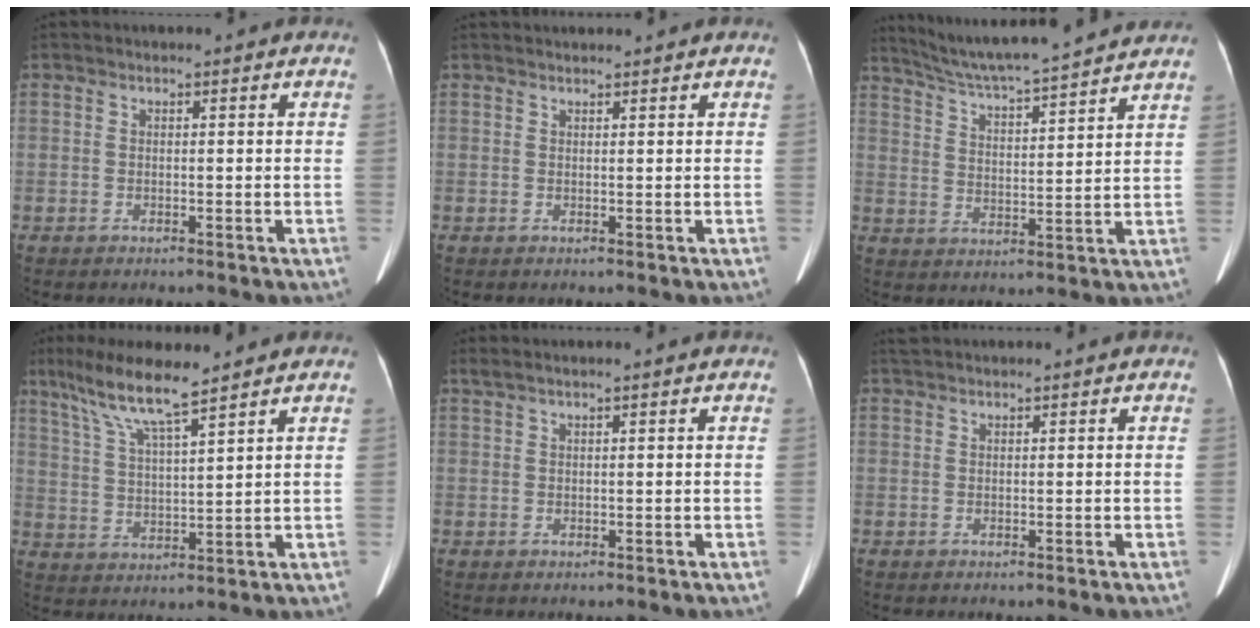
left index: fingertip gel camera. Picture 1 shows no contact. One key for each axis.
{"total": 1.9, "fx": 1.9, "fy": 0.3, "fz": 0.4, "tx": -0.007, "ty": 0.024, "tz": 0.030}
{"total": 16.1, "fx": 14.8, "fy": -0.1, "fz": 6.5, "tx": -0.117, "ty": 0.015, "tz": 0.221}
{"total": 9.1, "fx": 7.1, "fy": -0.1, "fz": 5.8, "tx": -0.114, "ty": 0.008, "tz": 0.133}
{"total": 1.6, "fx": 1.3, "fy": -0.3, "fz": 1.0, "tx": -0.026, "ty": 0.025, "tz": 0.032}
{"total": 1.7, "fx": 1.6, "fy": 0.0, "fz": 0.5, "tx": -0.013, "ty": 0.026, "tz": 0.034}